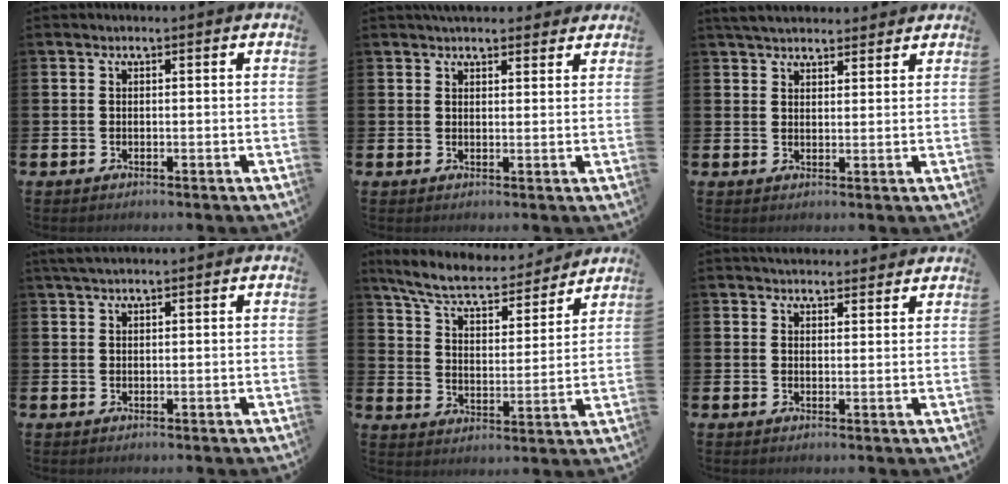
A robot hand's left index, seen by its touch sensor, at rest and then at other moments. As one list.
[{"total": 3.3, "force": [3.1, 1.0, 0.3], "torque": [0.003, -0.017, 0.056]}, {"total": 4.1, "force": [3.9, 1.0, 0.7], "torque": [-0.015, -0.014, 0.072]}, {"total": 2.0, "force": [1.7, 0.5, 1.0], "torque": [-0.016, 0.002, 0.029]}, {"total": 7.9, "force": [7.2, 1.5, 2.9], "torque": [-0.088, -0.049, 0.123]}, {"total": 3.4, "force": [3.3, 0.9, 0.0], "torque": [0.007, -0.020, 0.059]}]